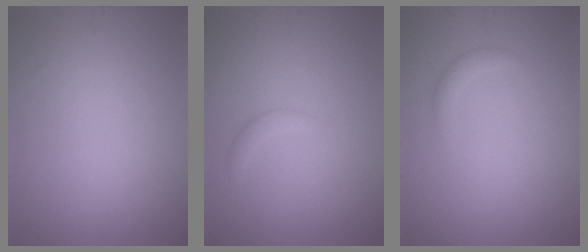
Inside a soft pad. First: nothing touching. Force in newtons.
{"total": 0.8, "press": 0.8, "slide": 0.0}
{"total": 1.1, "press": 1.1, "slide": 0.1}